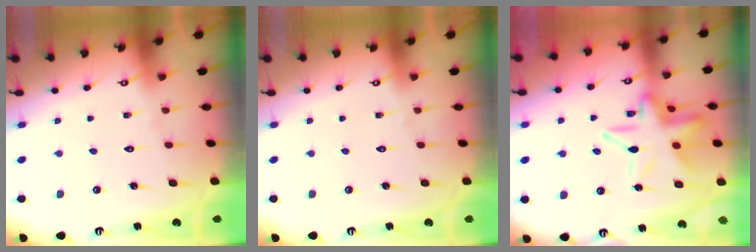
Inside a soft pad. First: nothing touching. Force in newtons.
{"total": 0.0}
{"total": 14.9, "press": 14.9, "slide": 1.5}